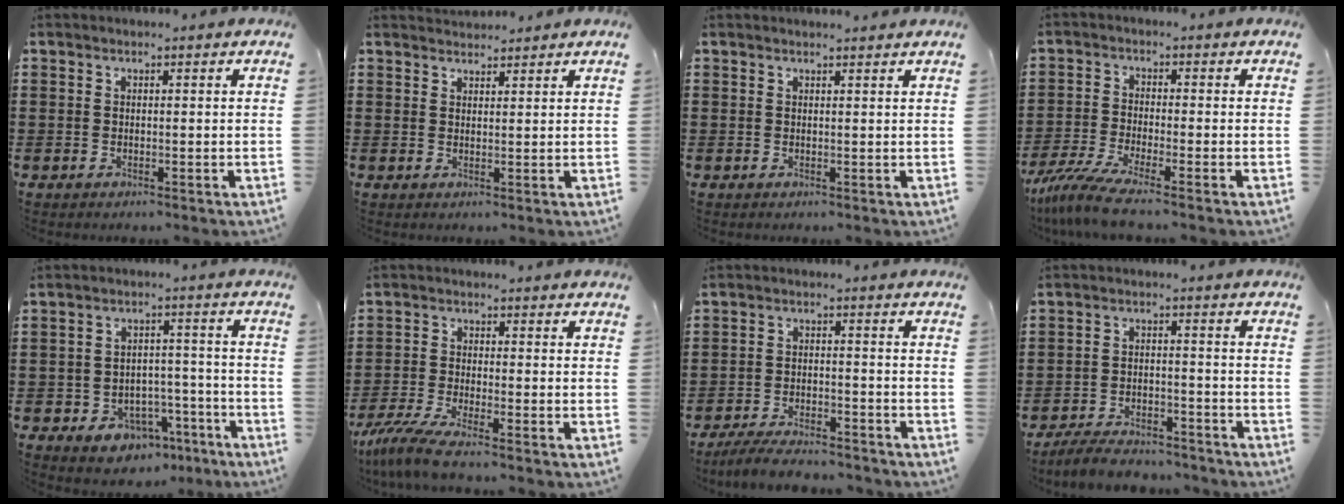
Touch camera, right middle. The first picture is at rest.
{"total": 2.0, "force": [1.9, 0.1, -0.4], "torque": [0.002, 0.000, 0.038]}
{"total": 1.0, "force": [1.0, -0.1, 0.0], "torque": [-0.002, -0.004, 0.019]}
{"total": 5.7, "force": [-4.5, 0.1, 3.6], "torque": [-0.094, -0.023, -0.090]}
{"total": 5.2, "force": [-3.9, 3.0, 1.5], "torque": [-0.030, 0.023, -0.075]}
{"total": 4.7, "force": [-3.8, 0.0, 2.8], "torque": [-0.083, -0.024, -0.081]}
{"total": 4.8, "force": [-4.6, 0.5, 1.4], "torque": [-0.036, -0.001, -0.093]}
{"total": 5.1, "force": [-4.9, 0.9, 1.2], "torque": [-0.024, 0.008, -0.098]}